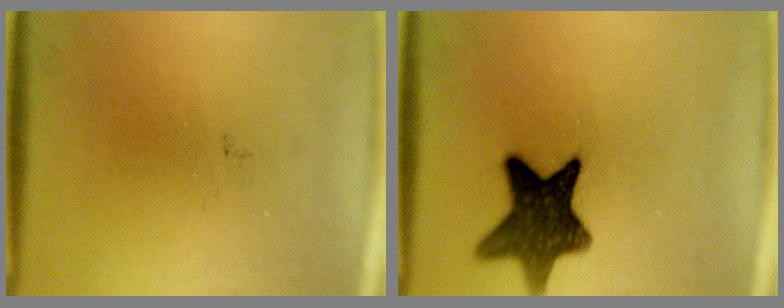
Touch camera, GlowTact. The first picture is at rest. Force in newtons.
{"total": 12.3}